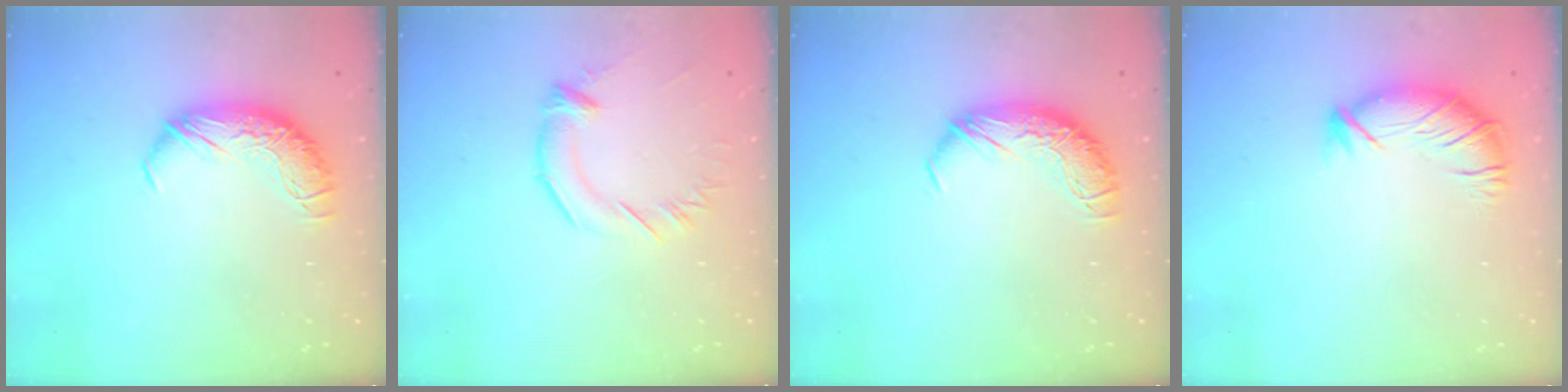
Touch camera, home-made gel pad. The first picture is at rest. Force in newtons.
{"total": 2.0, "press": 1.9, "slide": 0.7}
{"total": 0.0}
{"total": 2.9, "press": 2.0, "slide": 2.0}